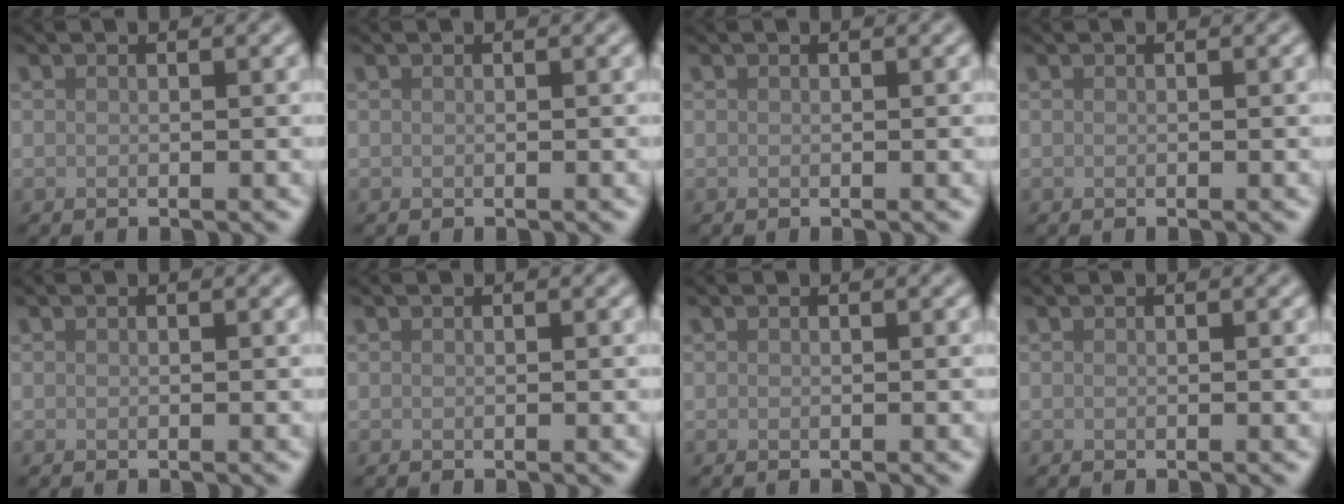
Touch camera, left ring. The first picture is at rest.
{"total": 0.0}
{"total": 0.0}
{"total": 0.0}
{"total": 0.0}
{"total": 0.0}
{"total": 0.0}
{"total": 0.0}